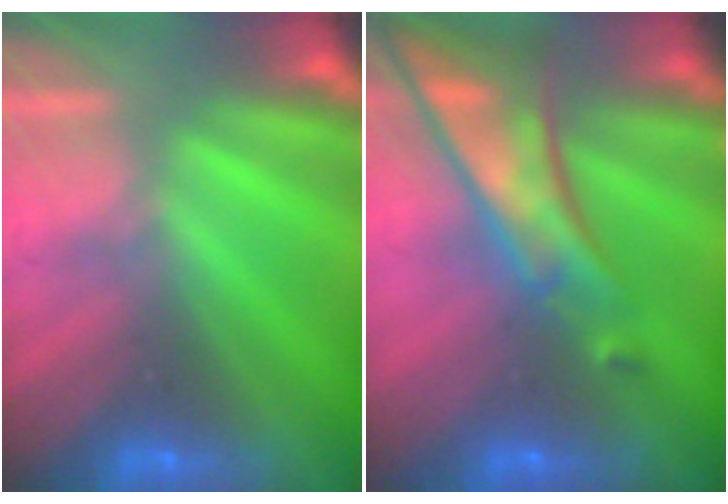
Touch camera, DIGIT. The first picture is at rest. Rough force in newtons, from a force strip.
{"total": 5.8}